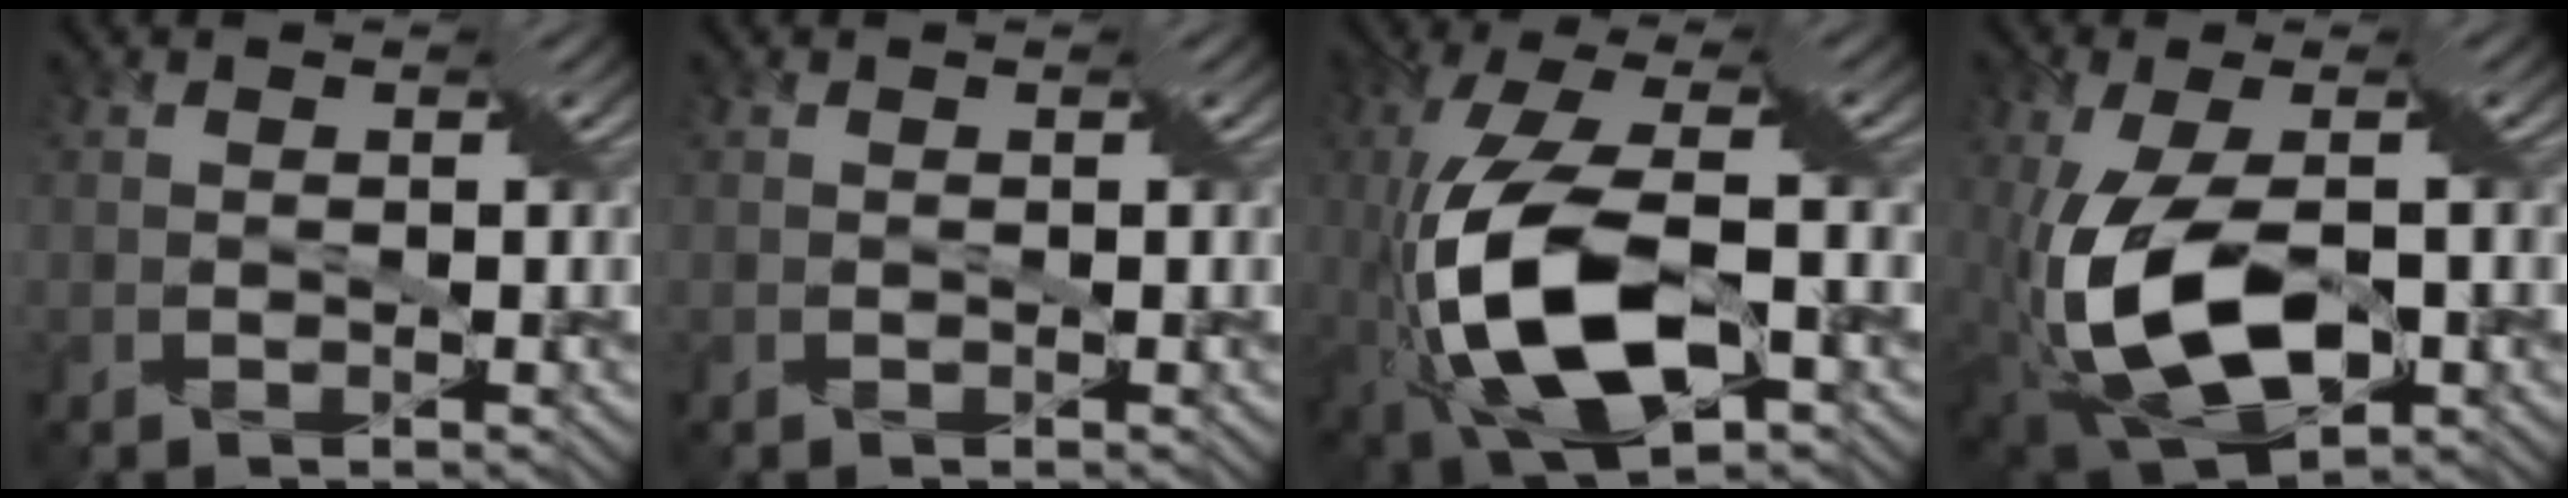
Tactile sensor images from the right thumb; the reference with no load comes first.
{"total": 0.0}
{"total": 14.4, "force": [-3.2, 5.4, 13.0], "torque": [-0.292, 0.001, -0.062]}
{"total": 13.1, "force": [-2.3, 6.2, 11.3], "torque": [-0.255, -0.029, -0.032]}